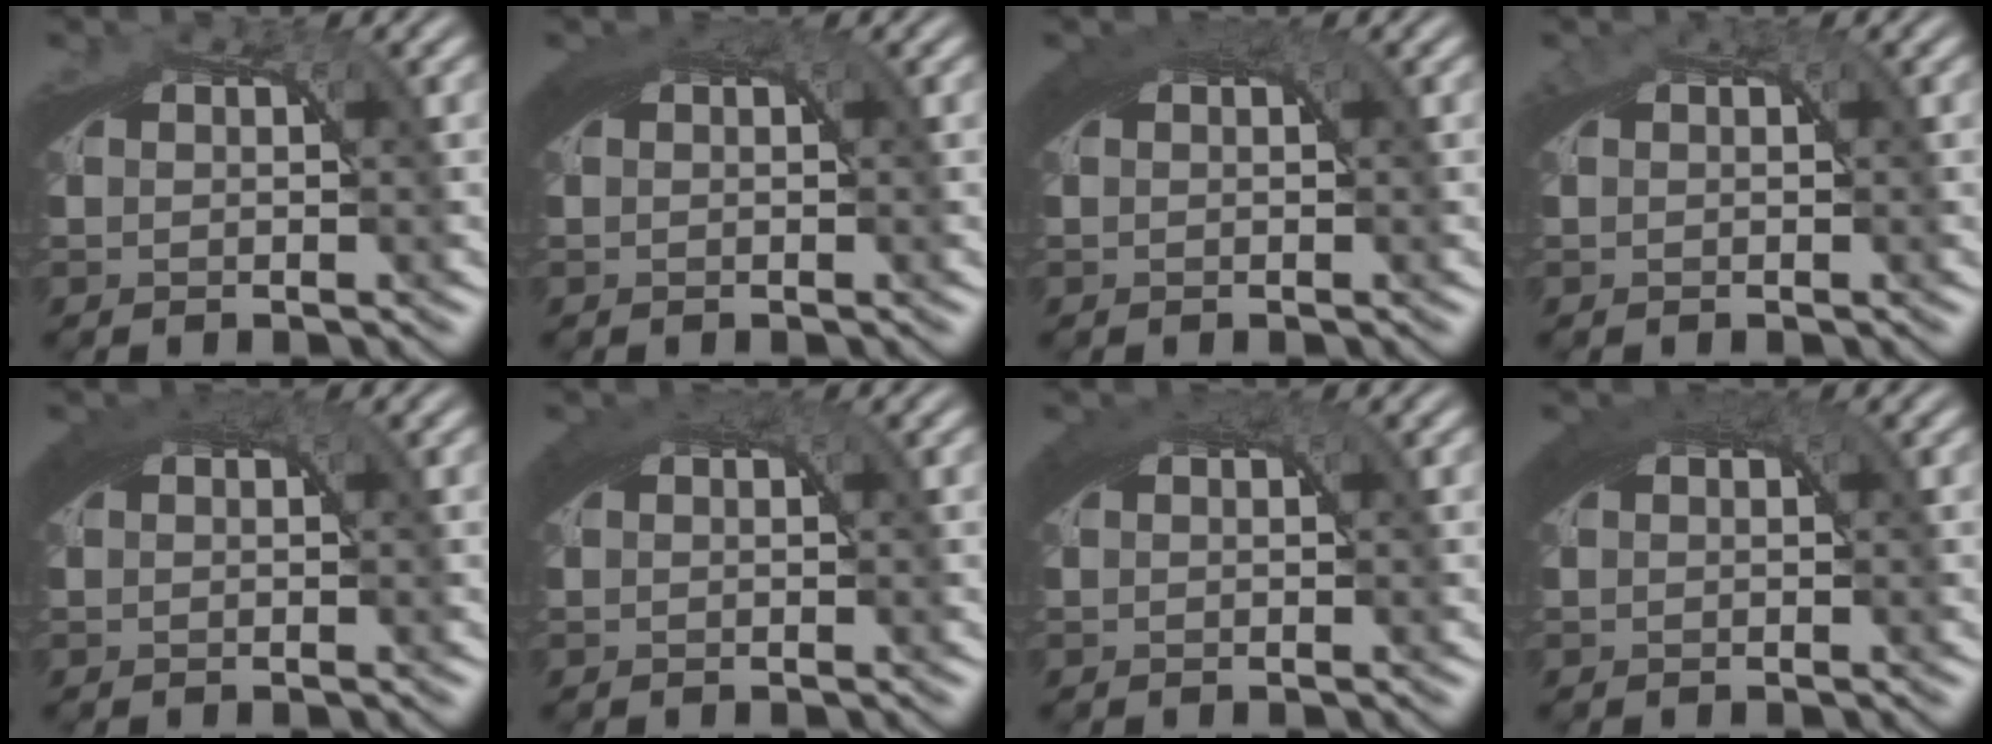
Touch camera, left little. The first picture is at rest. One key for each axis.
{"total": 2.3, "fx": 1.1, "fy": 0.7, "fz": 1.9, "tx": -0.026, "ty": 0.009, "tz": 0.014}
{"total": 2.6, "fx": 1.3, "fy": 0.6, "fz": 2.1, "tx": -0.024, "ty": 0.012, "tz": 0.016}
{"total": 0.0}
{"total": 2.7, "fx": 1.3, "fy": 0.7, "fz": 2.3, "tx": -0.028, "ty": 0.012, "tz": 0.016}
{"total": 2.1, "fx": 1.2, "fy": 0.4, "fz": 1.7, "tx": -0.019, "ty": 0.011, "tz": 0.014}
{"total": 2.2, "fx": 1.1, "fy": 0.5, "fz": 1.8, "tx": -0.021, "ty": 0.010, "tz": 0.014}
{"total": 2.9, "fx": 1.4, "fy": 0.8, "fz": 2.4, "tx": -0.028, "ty": 0.013, "tz": 0.016}